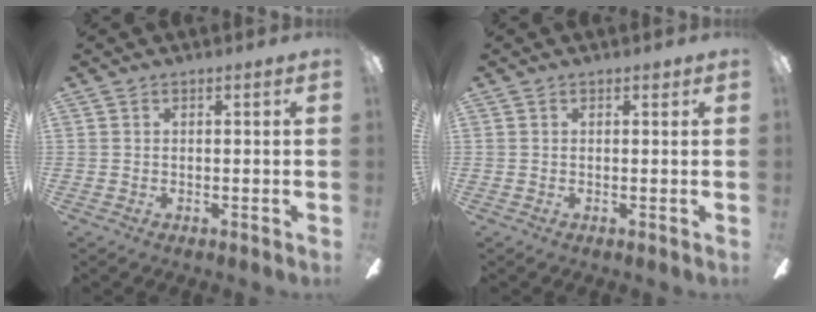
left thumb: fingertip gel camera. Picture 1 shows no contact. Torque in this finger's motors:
{"motor_torque": [0.05, 0.00, 0.05, 0.18, 0.00]}